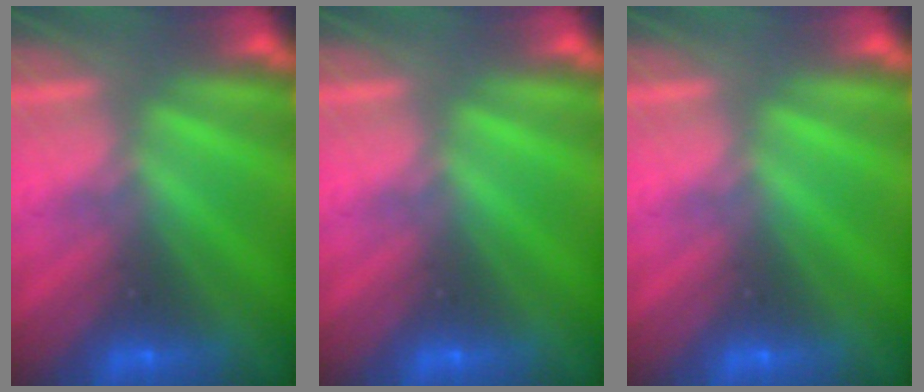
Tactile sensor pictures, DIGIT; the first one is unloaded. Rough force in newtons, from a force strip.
{"total": 0.0}
{"total": 0.0}